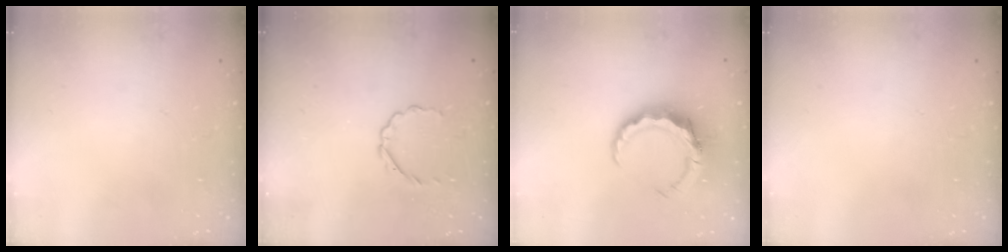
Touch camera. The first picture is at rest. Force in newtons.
{"total": 2.7, "press": 2.5, "slide": 0.9}
{"total": 7.6, "press": 7.4, "slide": 1.8}
{"total": 0.0}